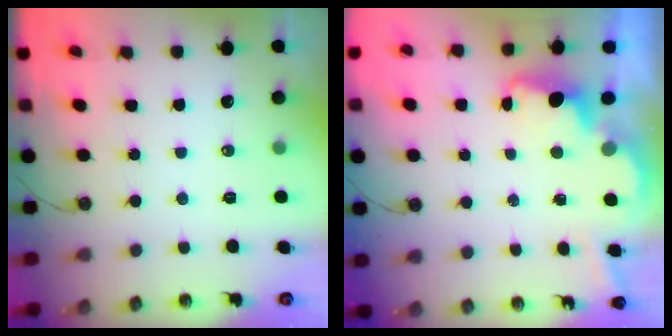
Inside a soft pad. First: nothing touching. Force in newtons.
{"total": 3.5, "press": 3.4, "slide": 0.7}